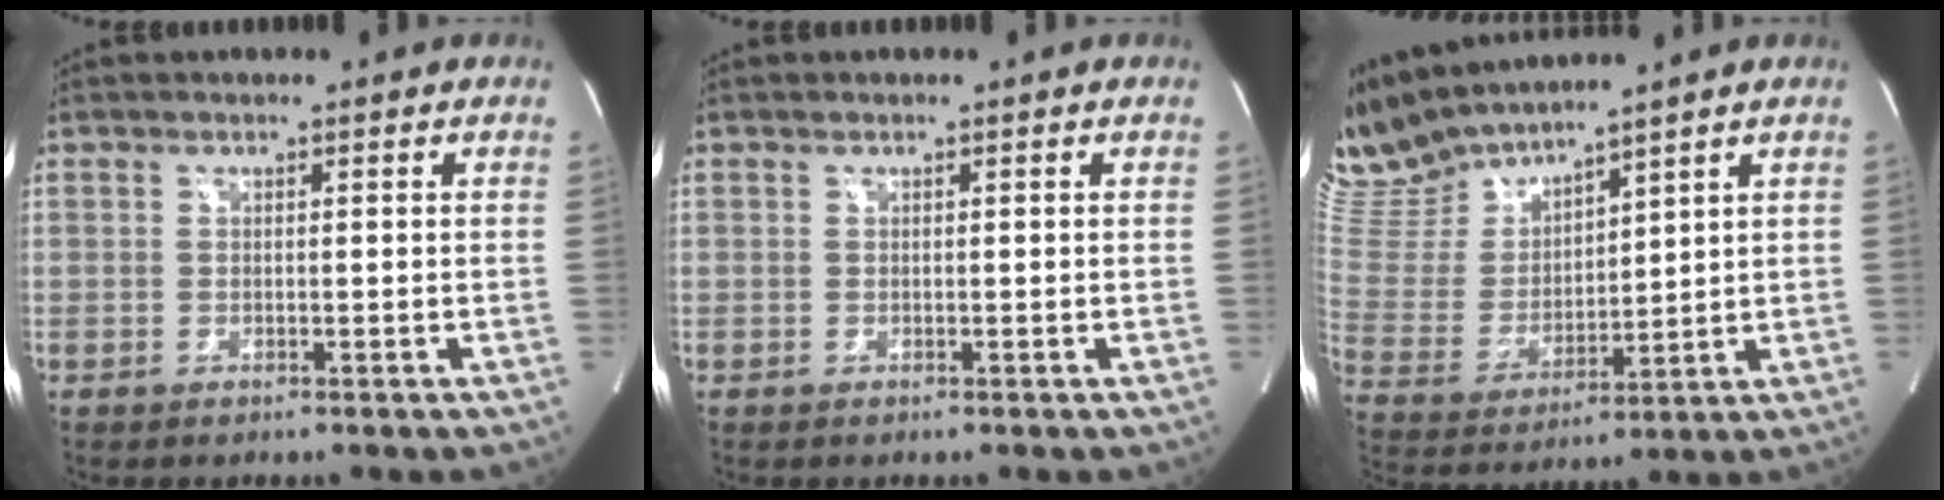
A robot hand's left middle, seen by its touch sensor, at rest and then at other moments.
{"total": 0.0}
{"total": 12.1, "force": [11.4, 1.6, 3.5], "torque": [-0.088, 0.003, 0.246]}